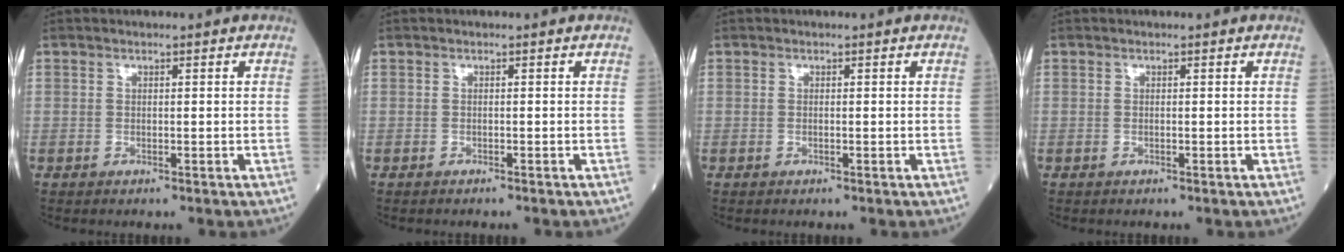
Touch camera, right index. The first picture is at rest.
{"total": 0.7, "force": [-0.6, 0.0, 0.2], "torque": [0.003, 0.001, -0.010]}
{"total": 0.0}
{"total": 0.0}